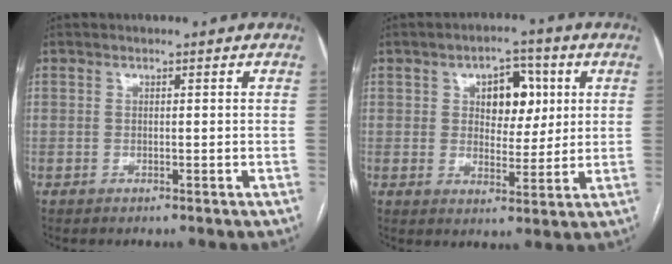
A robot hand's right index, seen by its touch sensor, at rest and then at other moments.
{"total": 7.7, "force": [2.4, 4.5, 5.8], "torque": [-0.078, 0.017, 0.042]}